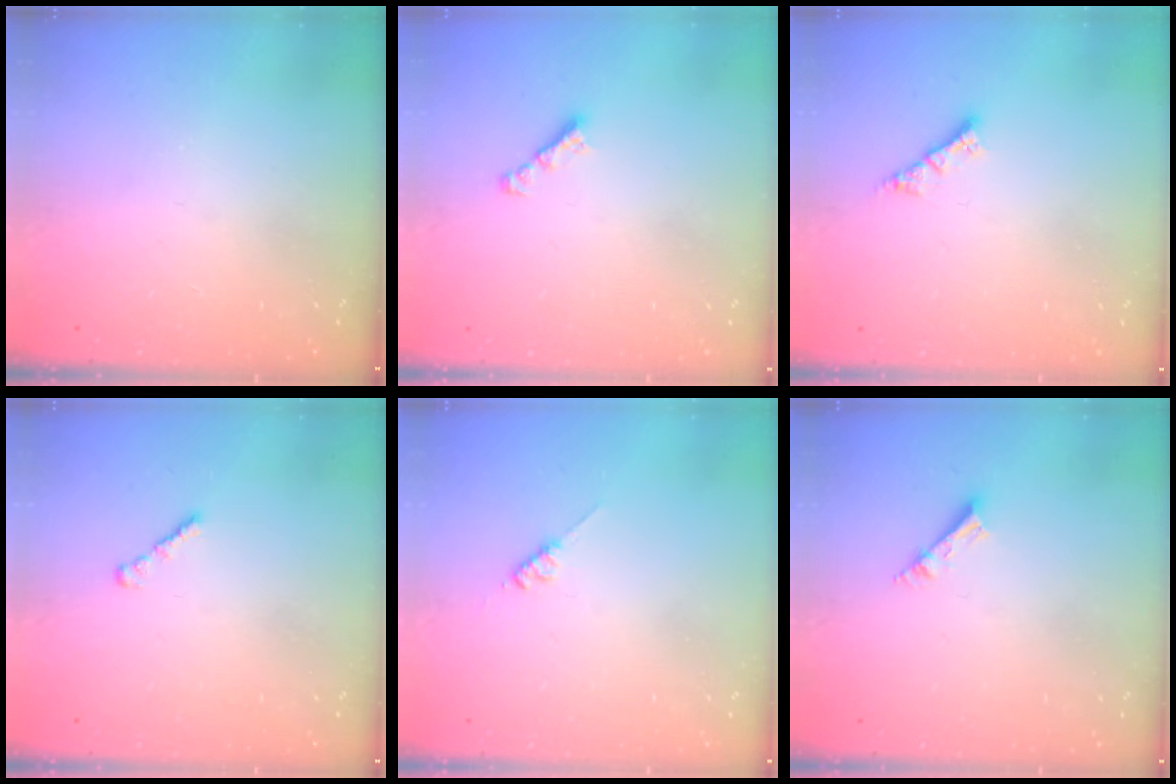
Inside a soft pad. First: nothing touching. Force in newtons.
{"total": 2.2, "press": 2.1, "slide": 0.6}
{"total": 3.0, "press": 3.0, "slide": 0.1}
{"total": 1.6, "press": 1.5, "slide": 0.5}
{"total": 2.8, "press": 2.8, "slide": 0.5}
{"total": 3.8, "press": 3.8, "slide": 0.2}